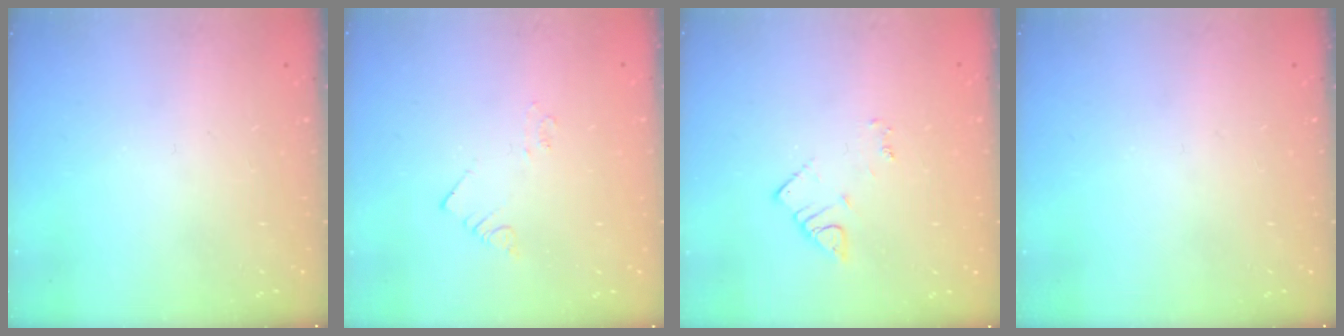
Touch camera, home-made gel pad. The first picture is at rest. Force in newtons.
{"total": 2.0, "press": 2.0, "slide": 0.4}
{"total": 3.8, "press": 3.7, "slide": 0.5}
{"total": 0.0}